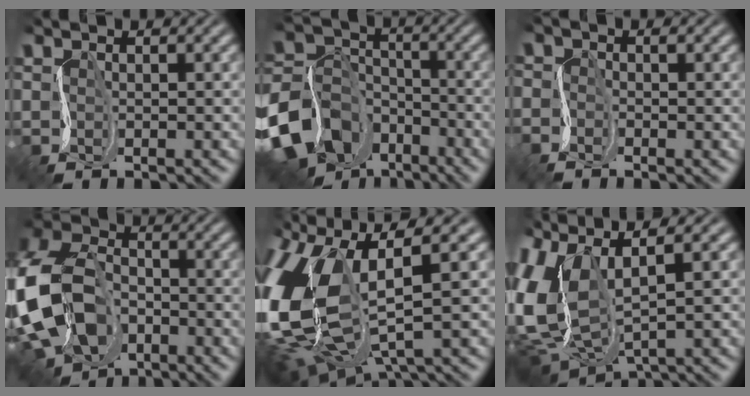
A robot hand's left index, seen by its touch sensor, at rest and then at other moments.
{"total": 13.0, "force": [-8.7, 8.9, 3.9], "torque": [-0.091, -0.029, -0.166]}
{"total": 1.8, "force": [-1.8, 0.1, 0.2], "torque": [-0.009, -0.003, -0.038]}
{"total": 12.2, "force": [-5.2, 8.4, 7.1], "torque": [-0.184, -0.028, -0.106]}
{"total": 14.0, "force": [0.3, 7.6, 11.7], "torque": [-0.287, -0.026, 0.032]}
{"total": 9.2, "force": [1.1, 5.1, 7.5], "torque": [-0.207, 0.000, 0.025]}